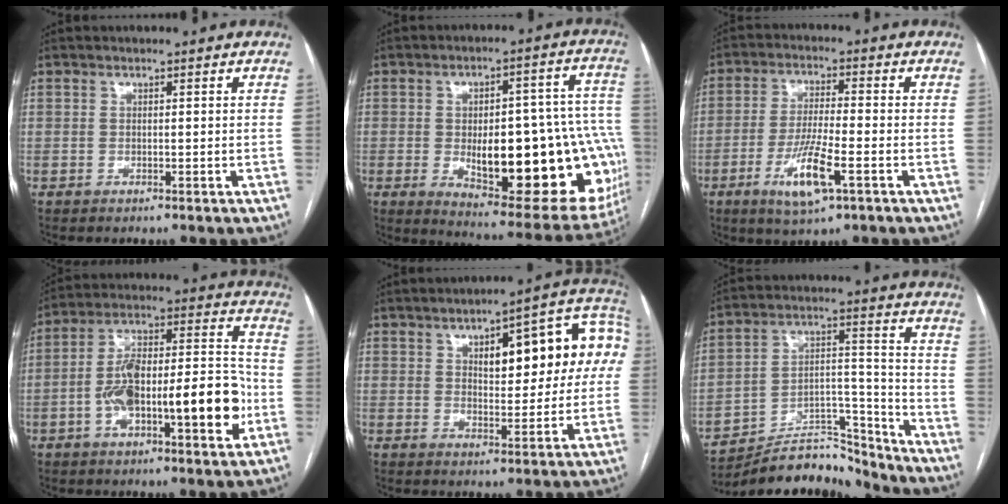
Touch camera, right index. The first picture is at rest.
{"total": 27.1, "force": [-5.4, 9.4, 24.9], "torque": [-0.247, 0.018, -0.041]}
{"total": 9.1, "force": [-3.9, 1.2, 8.2], "torque": [-0.161, -0.014, -0.068]}
{"total": 19.6, "force": [-4.9, 5.2, 18.2], "torque": [-0.291, 0.030, -0.068]}
{"total": 16.3, "force": [3.8, 5.3, 14.9], "torque": [-0.196, 0.039, 0.051]}
{"total": 14.3, "force": [-13.9, 3.0, 1.4], "torque": [-0.010, 0.058, -0.226]}